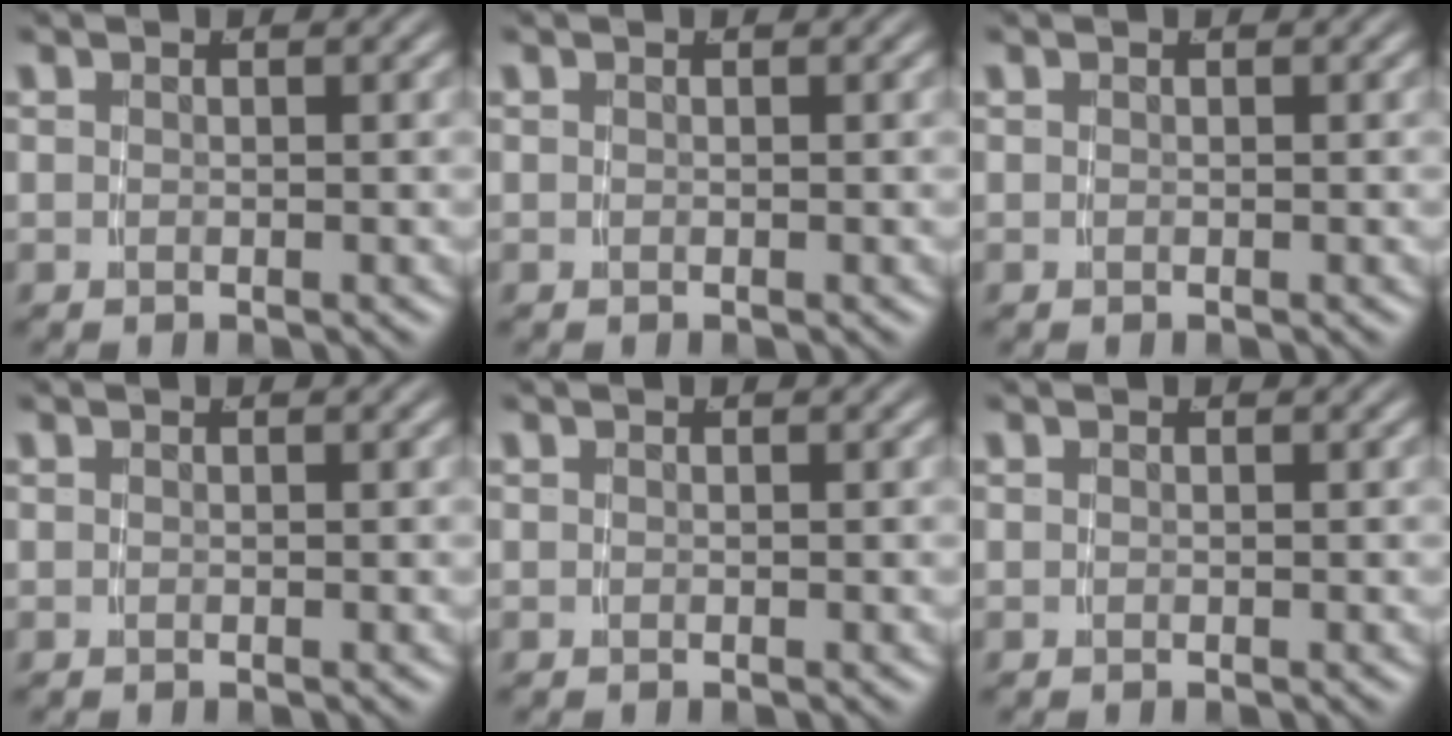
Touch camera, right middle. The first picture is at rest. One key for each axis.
{"total": 0.0}
{"total": 0.0}
{"total": 0.0}
{"total": 0.0}
{"total": 0.0}